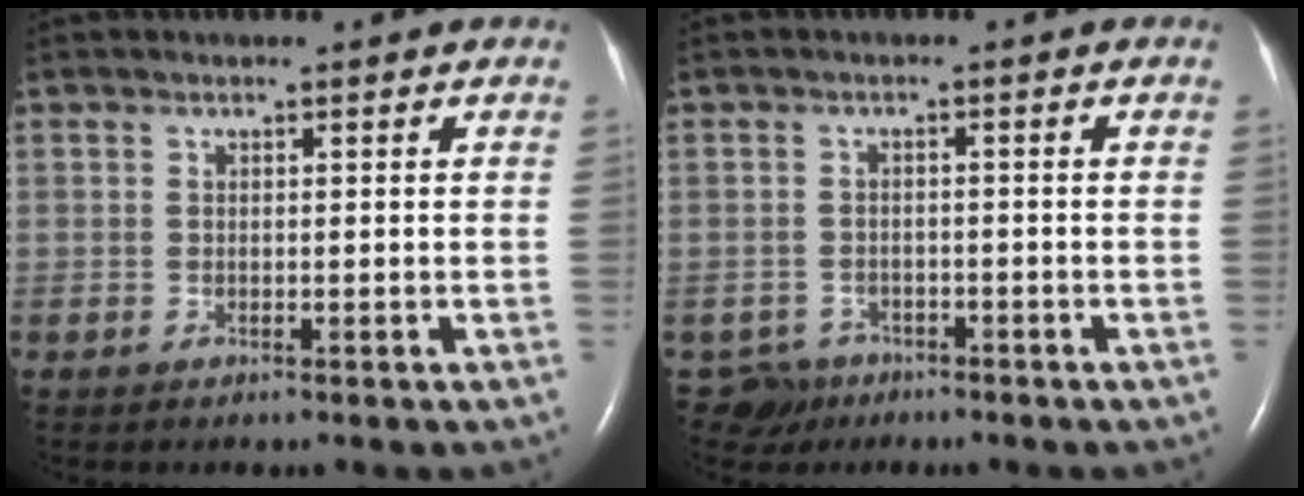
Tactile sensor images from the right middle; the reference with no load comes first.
{"total": 3.5, "force": [-2.4, 2.4, -0.7], "torque": [0.009, 0.006, -0.040]}